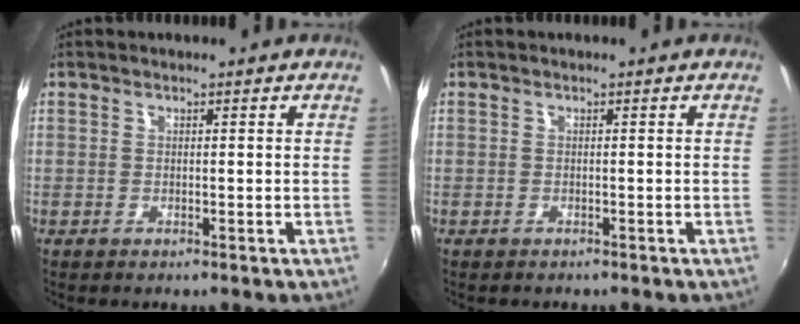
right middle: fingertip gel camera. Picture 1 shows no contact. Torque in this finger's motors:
{"motor_torque": [0.81, -1.05, 0.10, 0.08]}